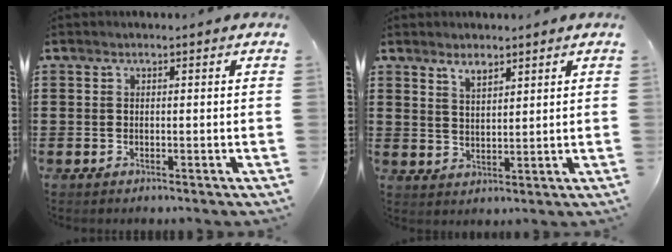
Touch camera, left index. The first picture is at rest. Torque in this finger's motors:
{"motor_torque": [0.33, -0.37, 0.26, 0.02]}